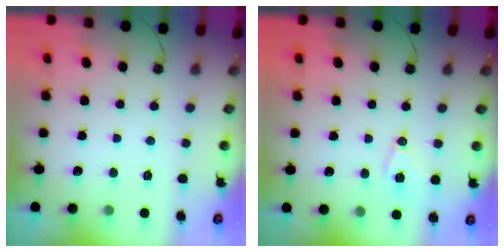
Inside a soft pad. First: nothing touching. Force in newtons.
{"total": 8.2, "press": 8.2, "slide": 0.8}